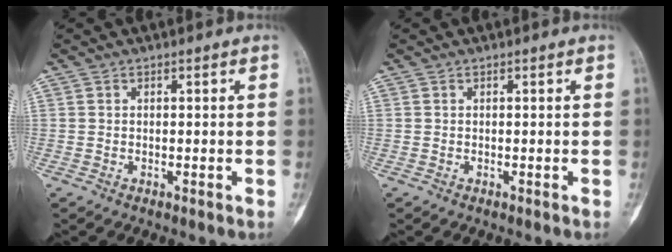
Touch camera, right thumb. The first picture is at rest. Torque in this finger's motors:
{"motor_torque": [0.03, 0.01, 0.14, 0.12, 0.02]}